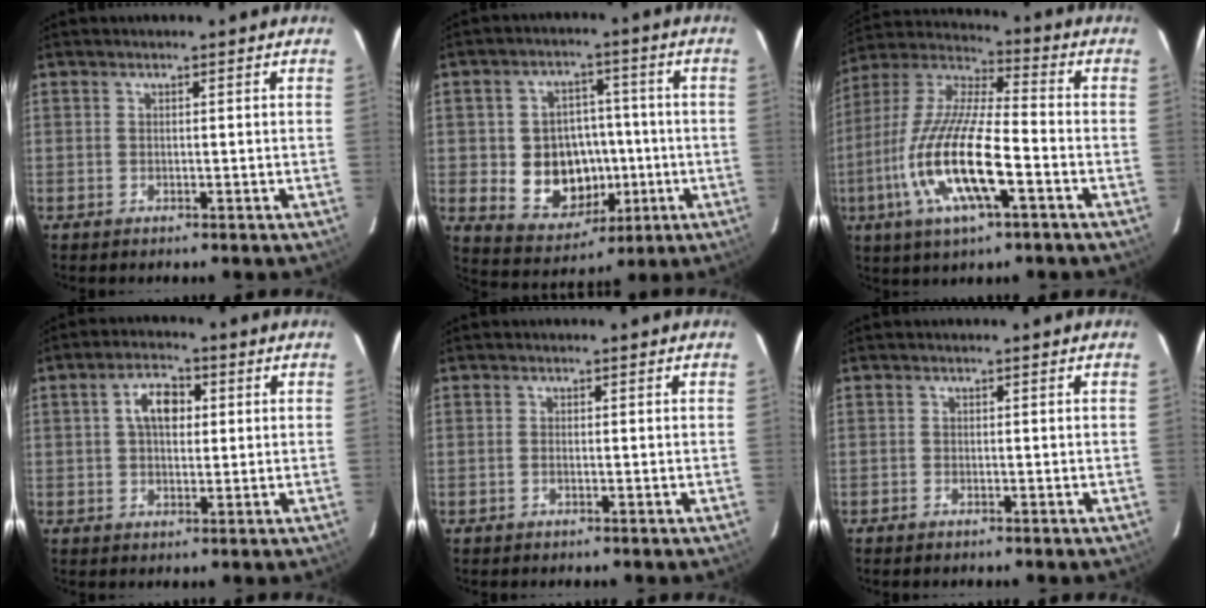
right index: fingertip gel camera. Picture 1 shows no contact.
{"total": 12.6, "force": [-2.0, 10.5, 6.7], "torque": [-0.147, 0.011, -0.009]}
{"total": 18.7, "force": [-6.4, 4.6, 16.9], "torque": [-0.348, -0.018, -0.129]}
{"total": 5.9, "force": [1.2, 3.5, 4.6], "torque": [-0.080, 0.019, 0.021]}
{"total": 0.5, "force": [-0.2, 0.2, 0.4], "torque": [-0.009, 0.001, -0.006]}
{"total": 0.8, "force": [-0.7, 0.4, 0.2], "torque": [-0.006, 0.000, -0.015]}